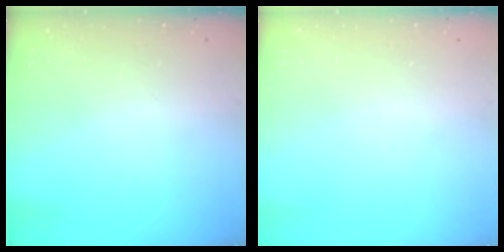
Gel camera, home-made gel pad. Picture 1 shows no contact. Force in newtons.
{"total": 0.0}